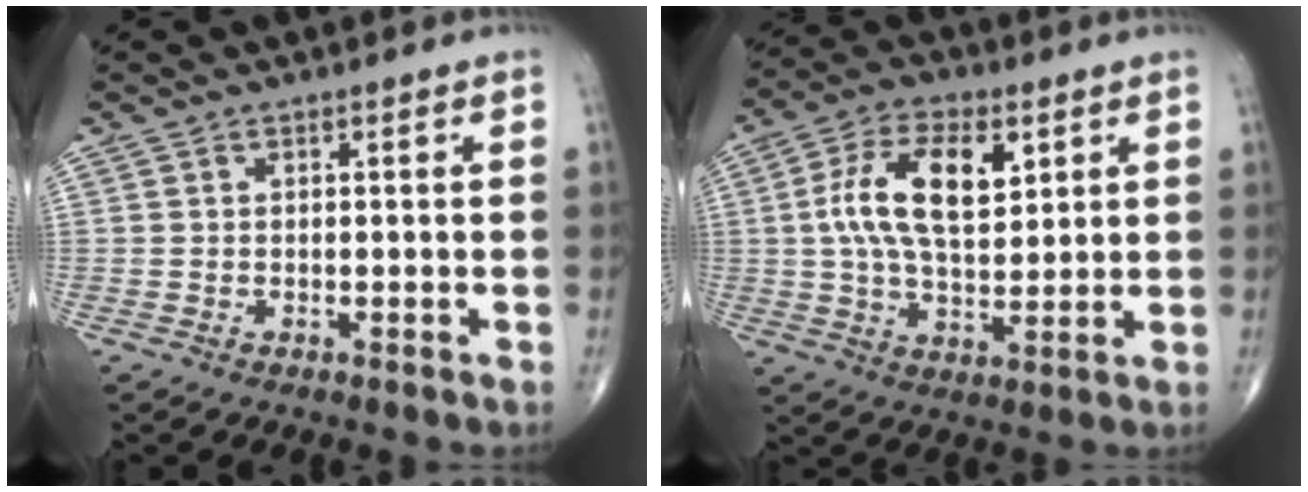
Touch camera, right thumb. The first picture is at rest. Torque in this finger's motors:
{"motor_torque": [1.33, 1.53, 1.34, 0.21, 0.14]}